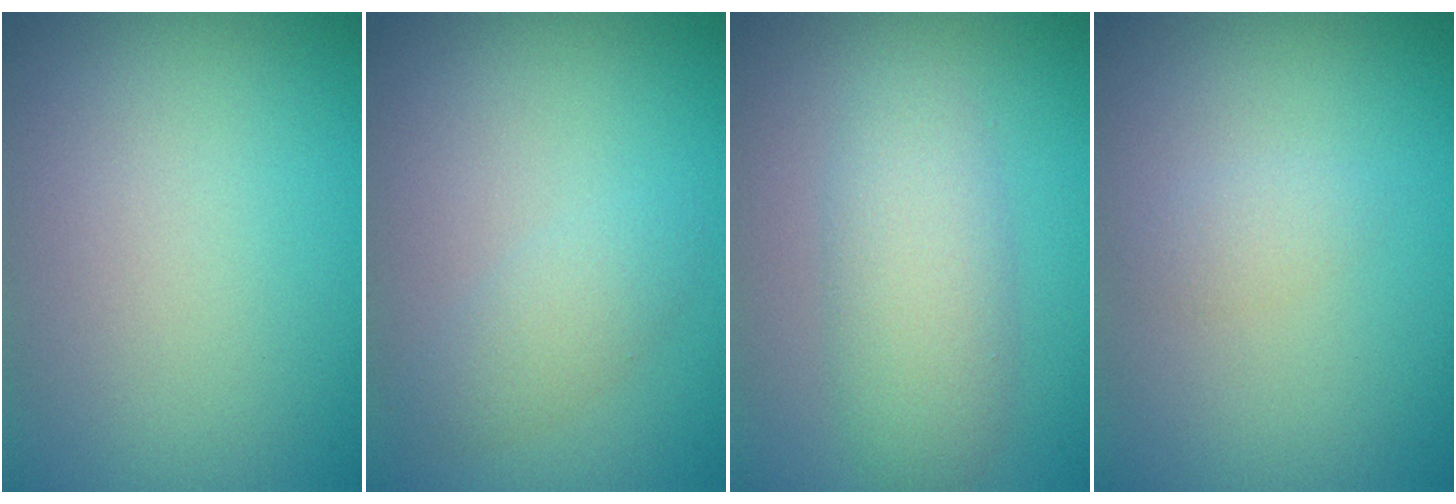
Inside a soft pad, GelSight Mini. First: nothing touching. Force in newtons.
{"total": 1.8, "press": 1.8, "slide": 0.1}
{"total": 3.8, "press": 3.8, "slide": 0.1}
{"total": 1.0, "press": 1.0, "slide": 0.1}